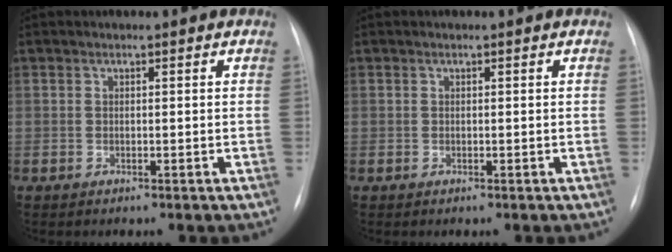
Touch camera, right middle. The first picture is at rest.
{"total": 0.0}